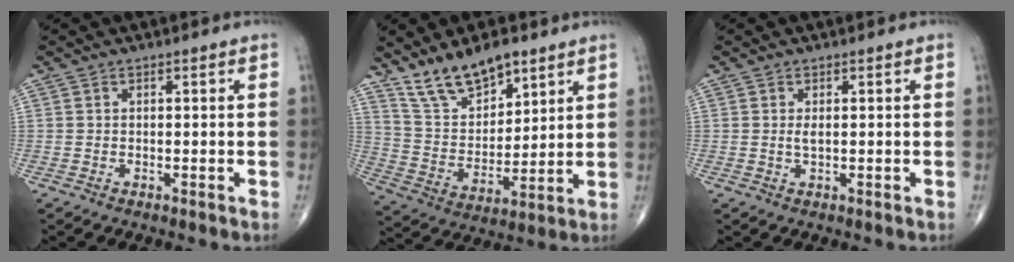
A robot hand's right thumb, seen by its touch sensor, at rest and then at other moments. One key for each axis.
{"total": 13.1, "fx": 9.5, "fy": 5.8, "fz": 7.0, "tx": -0.100, "ty": -0.052, "tz": 0.188}
{"total": 1.2, "fx": 0.2, "fy": 0.4, "fz": 1.1, "tx": -0.024, "ty": -0.003, "tz": 0.005}